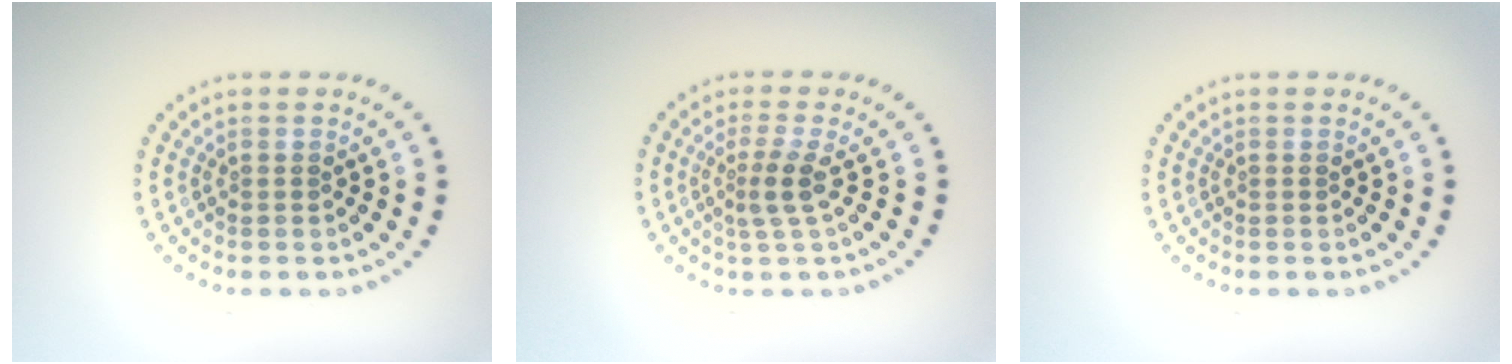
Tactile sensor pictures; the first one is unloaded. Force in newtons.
{"total": 2.3, "press": 1.6, "slide": 1.5}
{"total": 0.0}